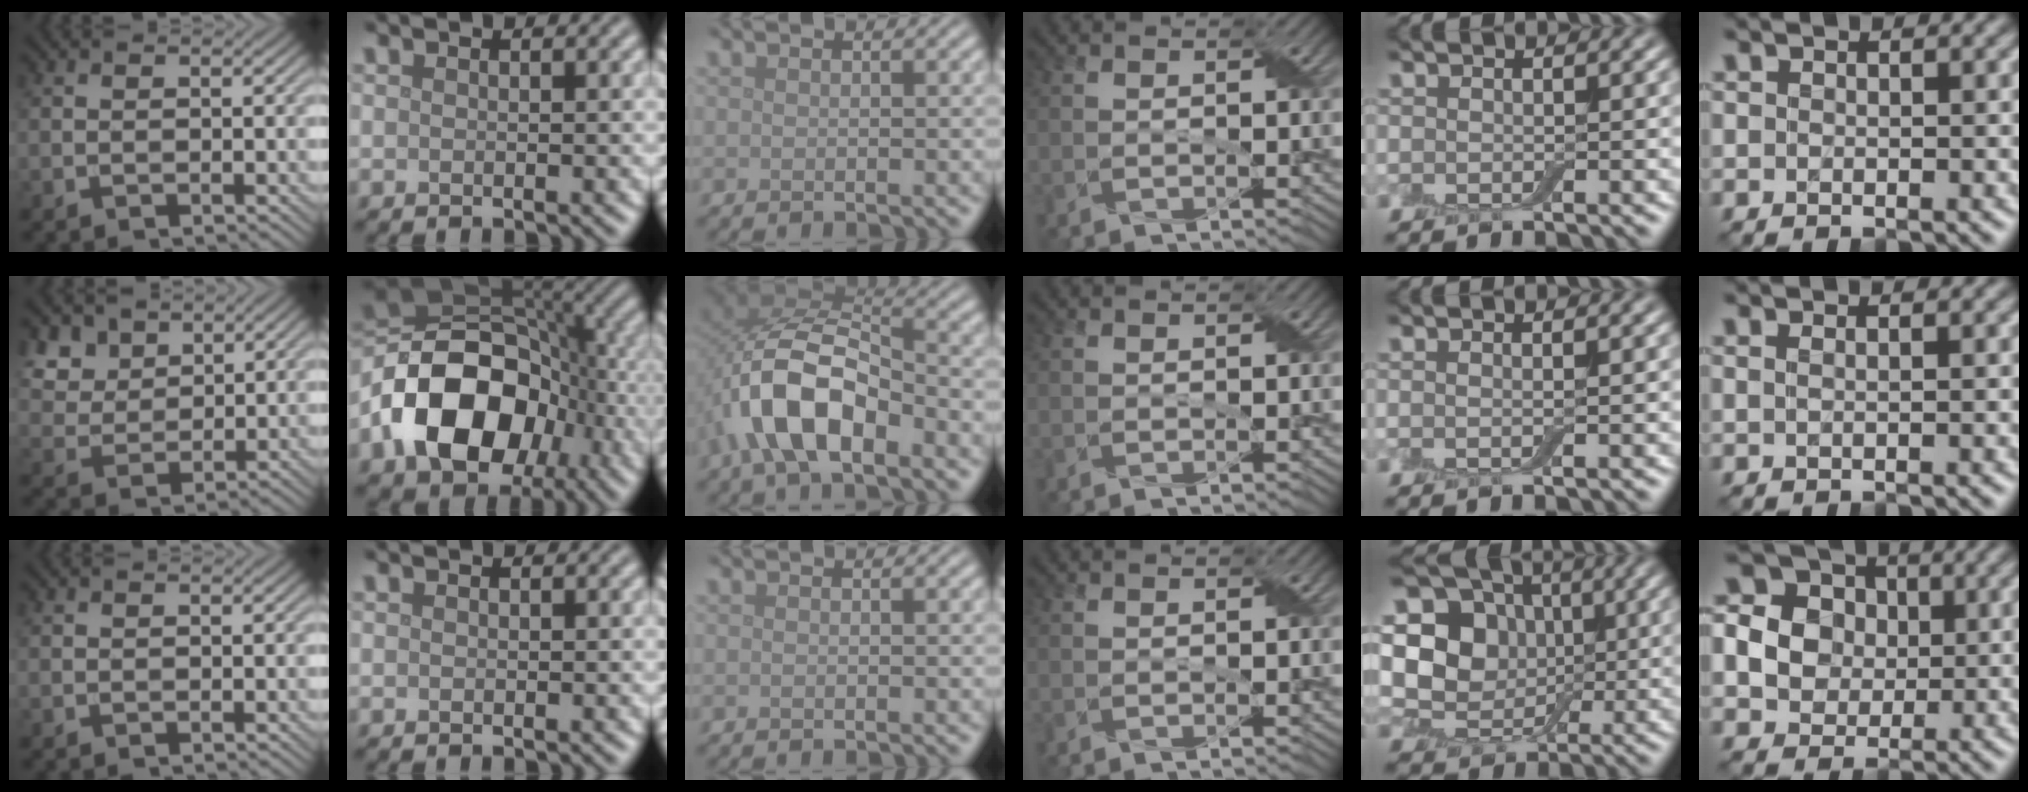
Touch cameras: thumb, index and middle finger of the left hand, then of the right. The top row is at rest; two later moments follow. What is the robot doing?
{"motion": "fold", "object": "aluminum foil"}